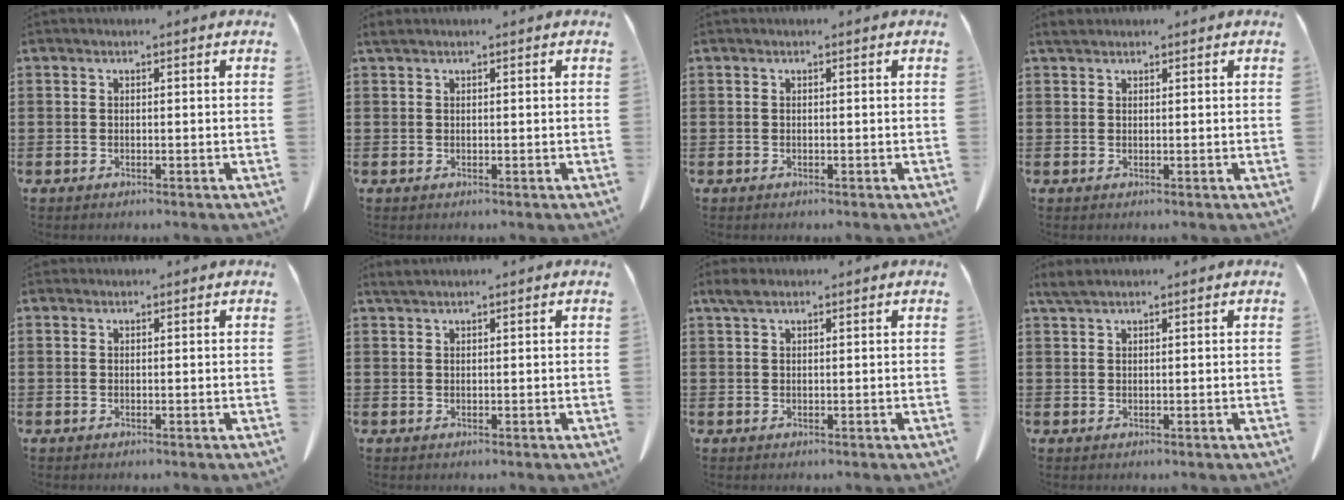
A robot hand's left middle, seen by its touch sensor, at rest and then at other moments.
{"total": 0.6, "force": [0.4, 0.1, 0.4], "torque": [-0.009, 0.002, 0.008]}
{"total": 0.0}
{"total": 1.2, "force": [1.1, 0.5, 0.4], "torque": [-0.011, 0.003, 0.021]}
{"total": 0.0}
{"total": 1.1, "force": [1.0, 0.1, 0.5], "torque": [-0.012, 0.000, 0.018]}
{"total": 1.8, "force": [1.1, 0.7, 1.2], "torque": [-0.027, 0.004, 0.020]}
{"total": 1.7, "force": [1.3, 0.3, 1.1], "torque": [-0.025, 0.002, 0.023]}